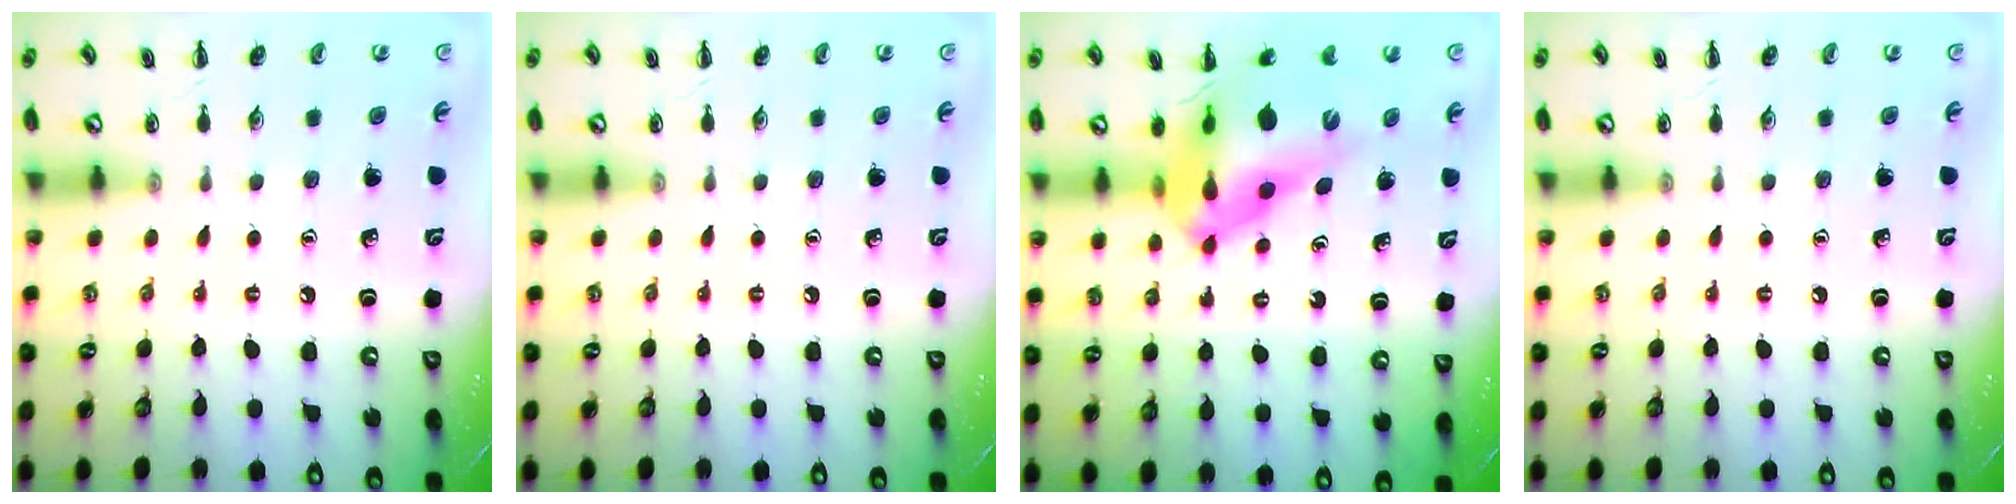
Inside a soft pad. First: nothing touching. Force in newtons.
{"total": 0.0}
{"total": 15.5, "press": 14.8, "slide": 4.6}
{"total": 0.0}